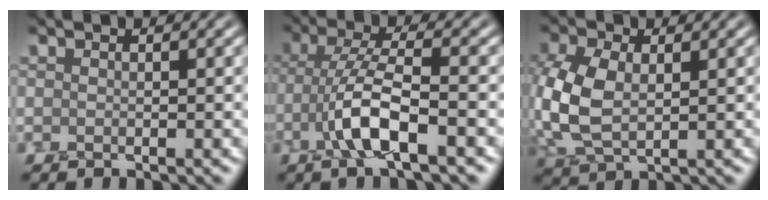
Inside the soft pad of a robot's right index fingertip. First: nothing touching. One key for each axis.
{"total": 5.9, "fx": -2.6, "fy": 1.4, "fz": 5.2, "tx": -0.107, "ty": 0.006, "tz": -0.056}
{"total": 6.8, "fx": 0.1, "fy": 4.3, "fz": 5.3, "tx": -0.142, "ty": -0.001, "tz": 0.000}